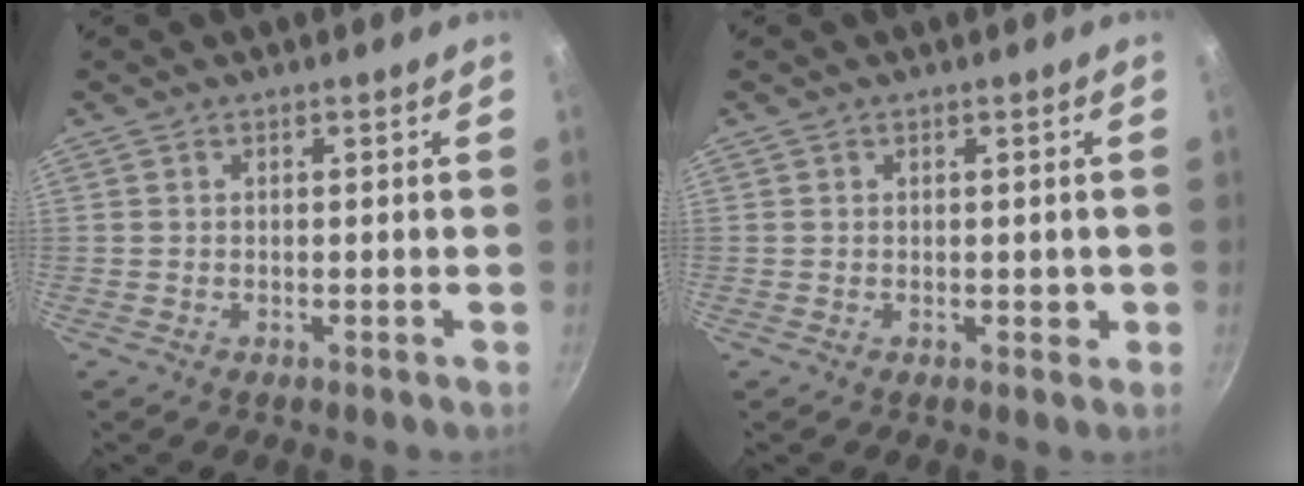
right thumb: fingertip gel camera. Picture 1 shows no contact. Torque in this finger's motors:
{"motor_torque": [-0.17, 0.08, -0.12, 0.23, -0.02]}